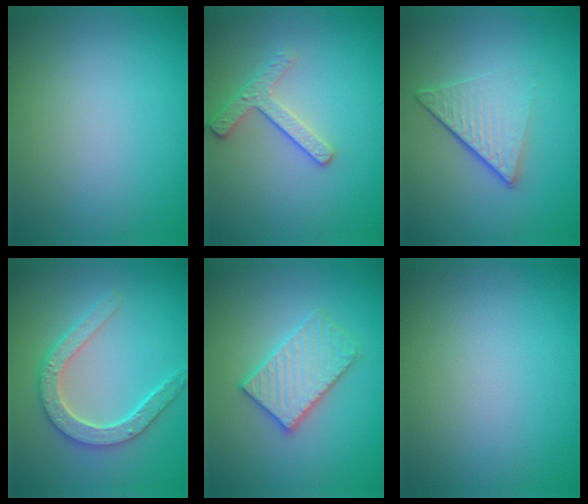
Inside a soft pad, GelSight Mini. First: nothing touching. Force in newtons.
{"total": 2.4, "press": 2.3, "slide": 0.5}
{"total": 4.9, "press": 2.9, "slide": 3.9}
{"total": 4.6, "press": 3.7, "slide": 2.7}
{"total": 3.4, "press": 3.4, "slide": 0.5}
{"total": 0.0}